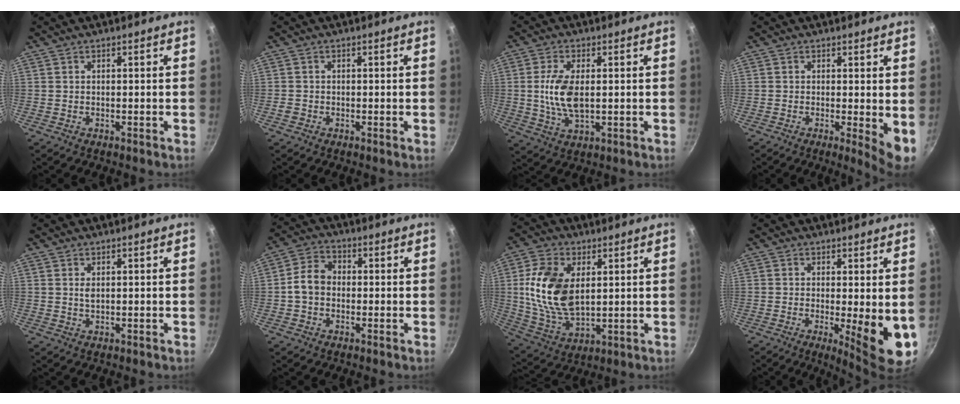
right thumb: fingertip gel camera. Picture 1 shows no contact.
{"total": 1.2, "force": [-0.5, 1.0, 0.4], "torque": [-0.006, 0.002, -0.008]}
{"total": 8.7, "force": [0.5, 4.4, 7.5], "torque": [-0.148, -0.004, 0.010]}
{"total": 5.3, "force": [-0.1, 1.4, 5.1], "torque": [-0.066, -0.012, -0.001]}
{"total": 1.3, "force": [0.4, 0.7, 1.0], "torque": [-0.019, 0.001, 0.009]}
{"total": 6.4, "force": [-0.5, 5.1, 3.9], "torque": [-0.050, 0.022, -0.024]}
{"total": 15.9, "force": [2.8, 9.5, 12.4], "torque": [-0.227, -0.013, 0.063]}
{"total": 9.3, "force": [-0.8, 2.2, 9.0], "torque": [-0.113, -0.020, -0.004]}